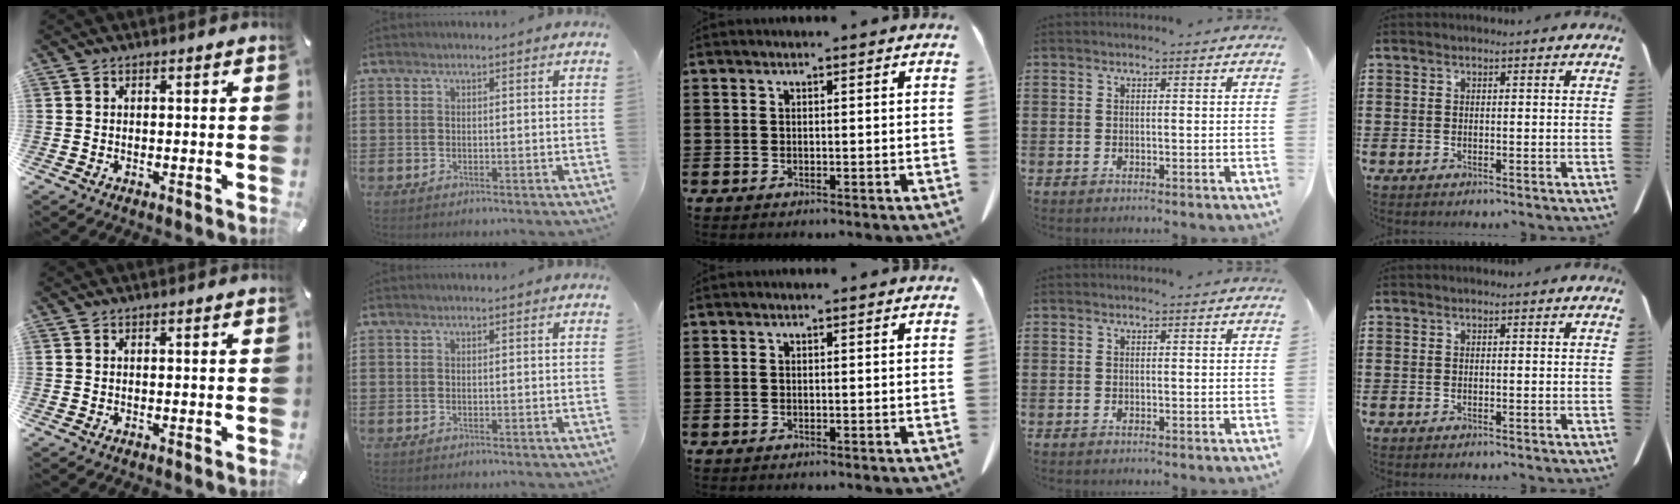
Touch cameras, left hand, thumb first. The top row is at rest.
{}